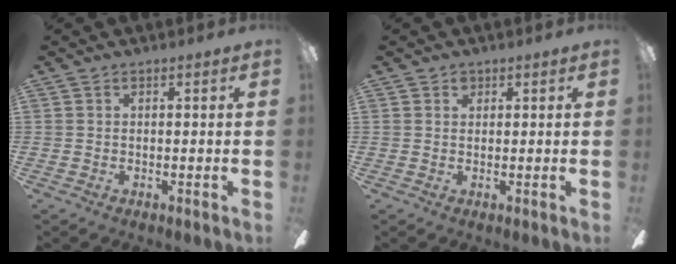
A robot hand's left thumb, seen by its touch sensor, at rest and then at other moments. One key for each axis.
{"total": 1.8, "fx": 1.1, "fy": 1.2, "fz": 0.8, "tx": -0.009, "ty": -0.001, "tz": 0.019}